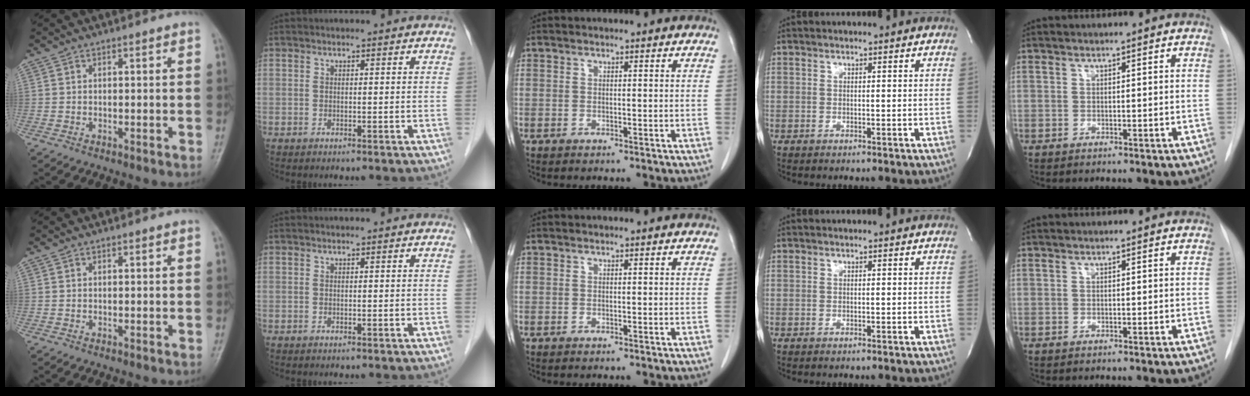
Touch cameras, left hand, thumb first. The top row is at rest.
{}